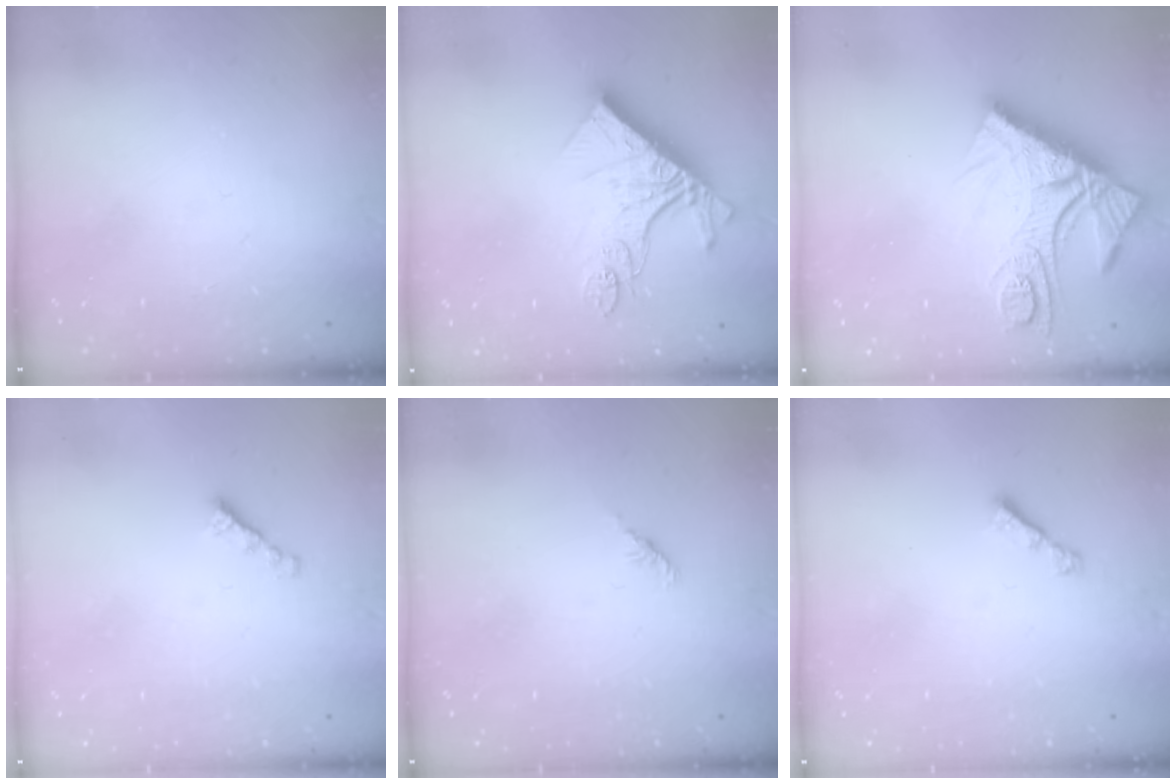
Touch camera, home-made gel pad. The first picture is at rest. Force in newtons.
{"total": 15.3, "press": 15.3, "slide": 1.3}
{"total": 16.4, "press": 16.3, "slide": 1.4}
{"total": 2.7, "press": 2.6, "slide": 0.8}
{"total": 1.8, "press": 1.7, "slide": 0.6}
{"total": 2.8, "press": 2.8, "slide": 0.7}